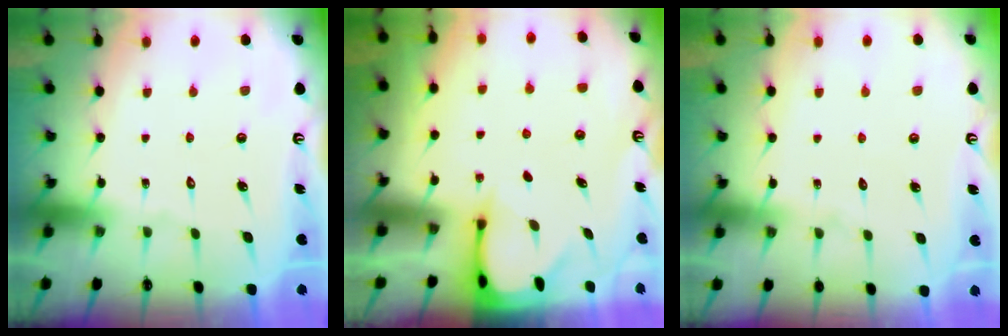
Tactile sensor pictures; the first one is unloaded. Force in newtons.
{"total": 2.5, "press": 2.5, "slide": 0.3}
{"total": 3.1, "press": 3.1, "slide": 0.3}